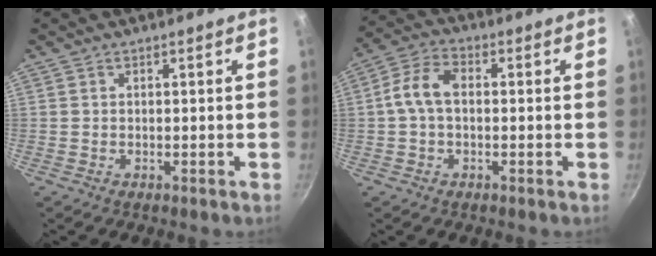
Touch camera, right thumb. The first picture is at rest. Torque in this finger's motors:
{"motor_torque": [0.04, 0.06, 0.13, -0.13, 0.13]}